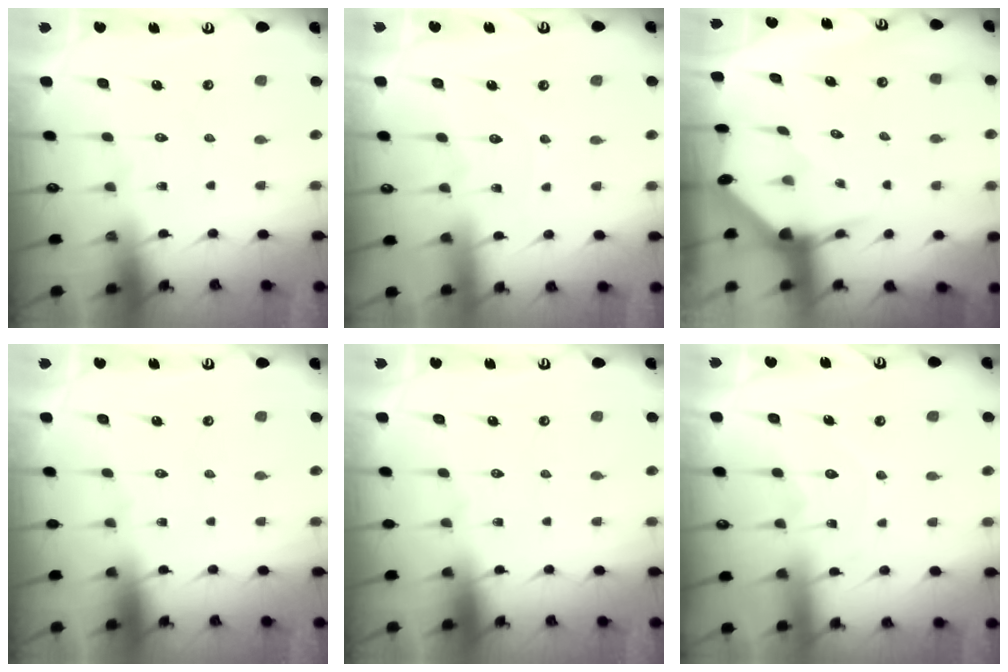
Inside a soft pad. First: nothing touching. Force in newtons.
{"total": 2.4, "press": 2.4, "slide": 0.3}
{"total": 3.4, "press": 3.4, "slide": 0.3}
{"total": 0.0}
{"total": 0.0}
{"total": 7.0, "press": 7.0, "slide": 0.8}